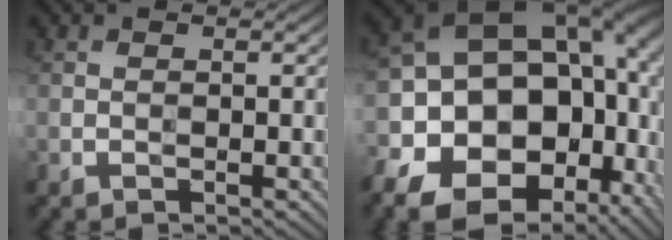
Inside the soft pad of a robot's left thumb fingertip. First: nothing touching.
{"total": 22.9, "force": [-5.3, 16.5, 15.0], "torque": [-0.281, -0.012, -0.077]}